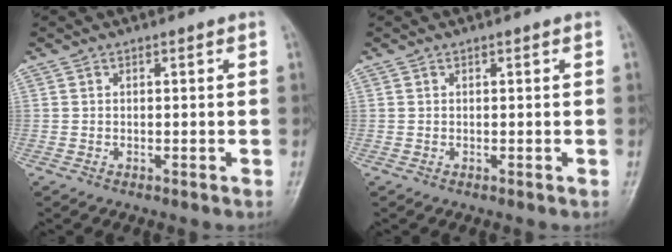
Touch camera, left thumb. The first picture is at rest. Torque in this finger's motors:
{"motor_torque": [0.00, 0.00, -0.02, 0.01, 0.00]}